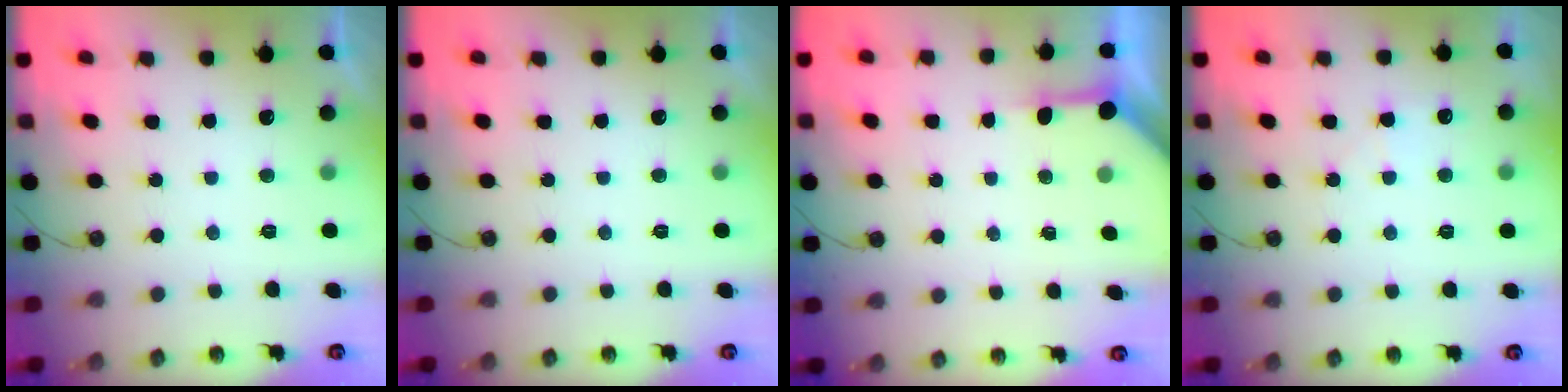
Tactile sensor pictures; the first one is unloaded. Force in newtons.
{"total": 0.0}
{"total": 4.0, "press": 3.9, "slide": 0.4}
{"total": 5.2, "press": 5.1, "slide": 0.8}